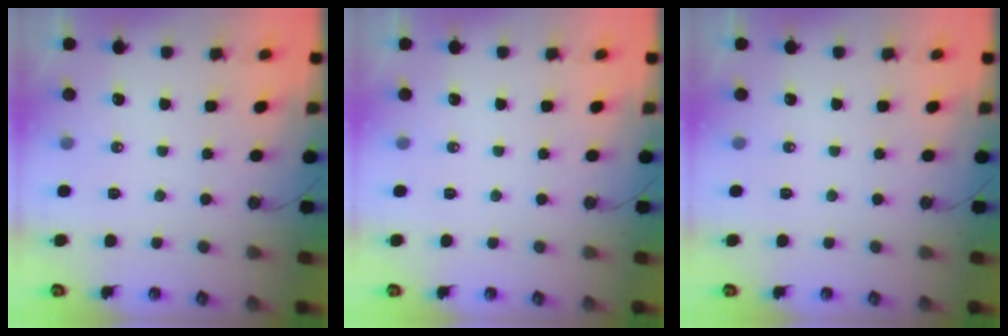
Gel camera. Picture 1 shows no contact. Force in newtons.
{"total": 0.0}
{"total": 0.0}